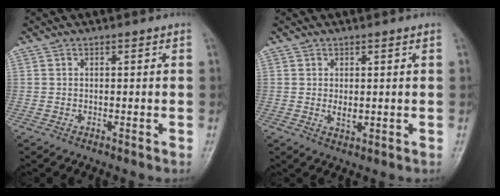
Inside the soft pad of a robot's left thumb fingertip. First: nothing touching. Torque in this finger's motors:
{"motor_torque": [-0.01, 0.03, 0.49, -0.16, 0.00]}